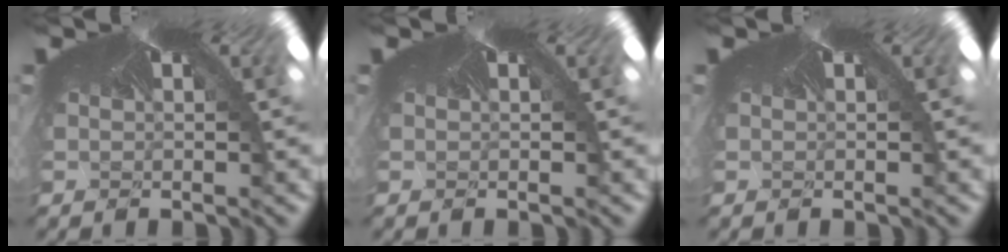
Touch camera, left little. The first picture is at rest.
{"total": 0.0}
{"total": 0.0}